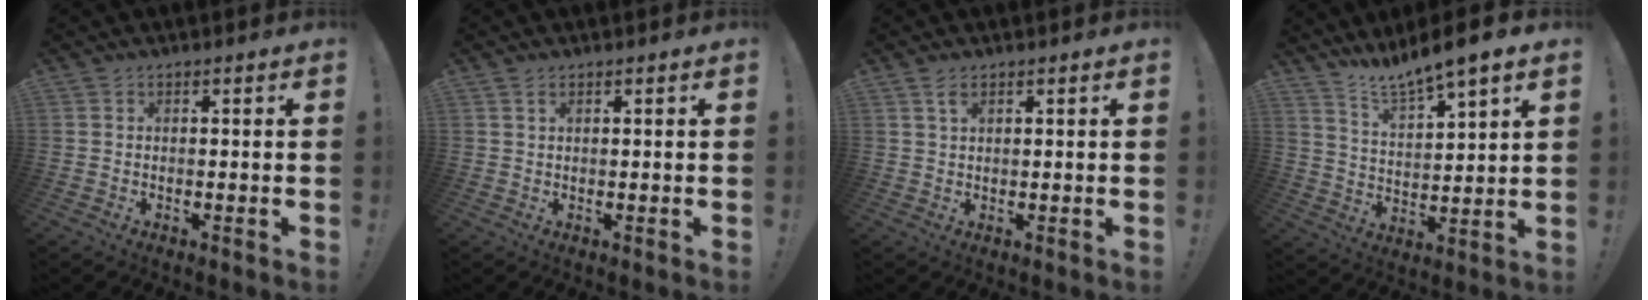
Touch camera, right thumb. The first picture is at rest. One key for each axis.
{"total": 1.3, "fx": 0.8, "fy": 0.6, "fz": 0.8, "tx": -0.017, "ty": 0.001, "tz": 0.015}
{"total": 2.6, "fx": 1.6, "fy": 1.2, "fz": 1.7, "tx": -0.029, "ty": -0.004, "tz": 0.027}
{"total": 8.9, "fx": 8.3, "fy": 0.3, "fz": 3.2, "tx": -0.070, "ty": -0.070, "tz": 0.143}